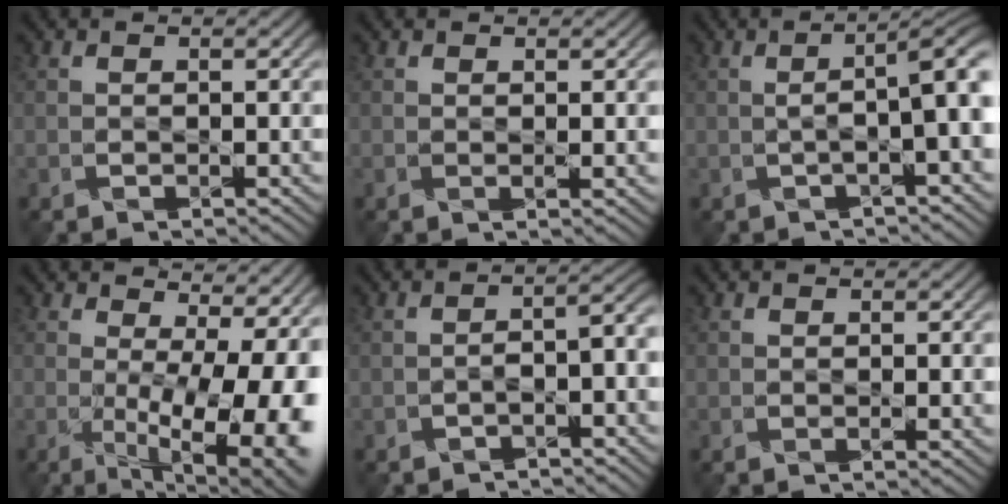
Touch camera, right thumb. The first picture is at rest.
{"total": 1.3, "force": [0.3, 0.4, 1.2], "torque": [-0.026, 0.002, 0.005]}
{"total": 4.7, "force": [0.1, 0.4, 4.6], "torque": [-0.070, 0.013, 0.004]}
{"total": 14.8, "force": [-1.0, 6.9, 13.1], "torque": [-0.169, -0.025, 0.013]}
{"total": 2.8, "force": [-1.8, 0.4, 2.1], "torque": [-0.033, 0.012, -0.033]}
{"total": 1.0, "force": [0.1, 0.4, 0.9], "torque": [-0.019, 0.002, 0.002]}